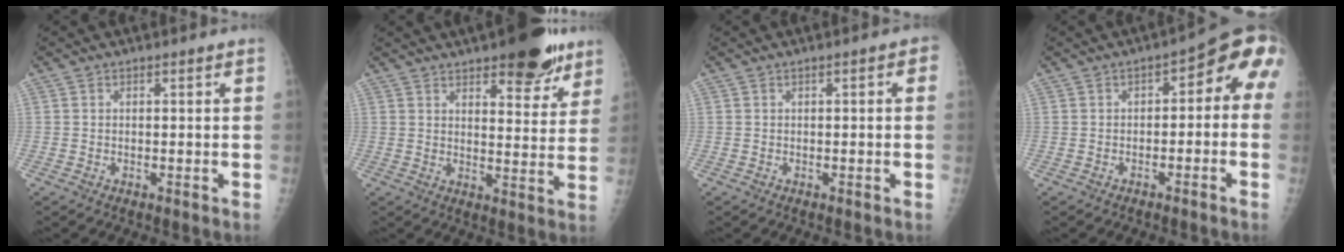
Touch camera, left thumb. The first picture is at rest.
{"total": 13.1, "force": [8.7, 4.9, 8.4], "torque": [-0.066, -0.043, 0.118]}
{"total": 1.6, "force": [0.2, 0.7, 1.4], "torque": [-0.010, 0.006, -0.003]}
{"total": 8.0, "force": [-1.5, 4.5, 6.4], "torque": [-0.049, 0.048, -0.030]}